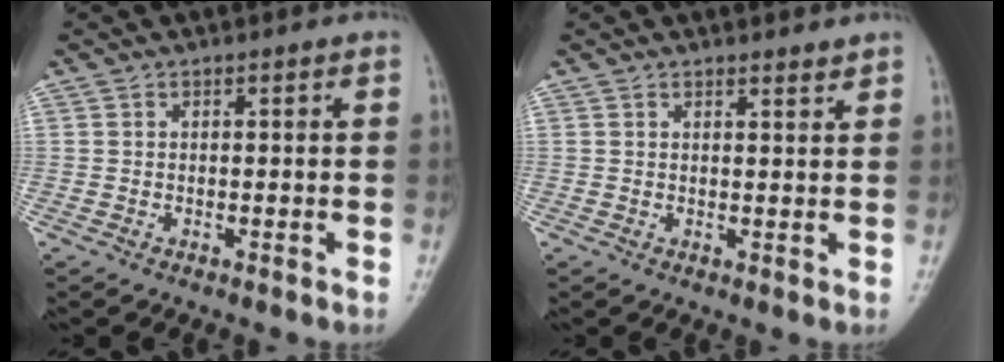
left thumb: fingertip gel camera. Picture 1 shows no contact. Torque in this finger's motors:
{"motor_torque": [-0.11, -0.09, -0.19, -0.16, -0.10]}